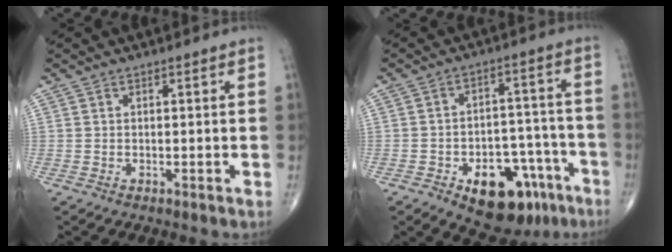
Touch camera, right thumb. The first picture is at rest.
{"total": 15.8, "force": [-8.3, 8.9, 10.0], "torque": [-0.099, 0.060, -0.109]}